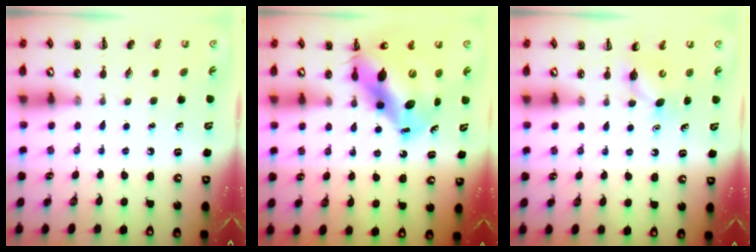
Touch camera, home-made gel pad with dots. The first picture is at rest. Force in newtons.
{"total": 14.1, "press": 13.5, "slide": 4.1}
{"total": 5.1, "press": 5.0, "slide": 1.3}